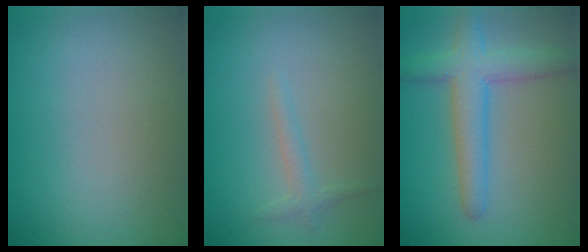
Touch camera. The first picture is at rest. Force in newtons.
{"total": 1.1, "press": 1.1, "slide": 0.0}
{"total": 4.5, "press": 4.5, "slide": 0.2}